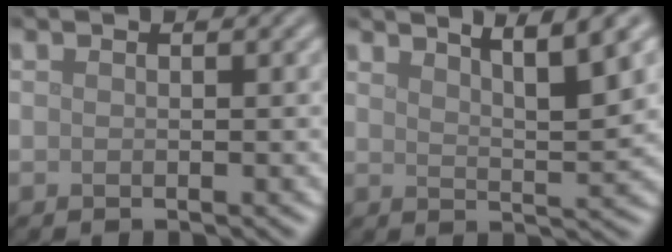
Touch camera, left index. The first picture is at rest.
{"total": 5.0, "force": [3.4, 0.9, 3.6], "torque": [-0.041, 0.006, 0.055]}